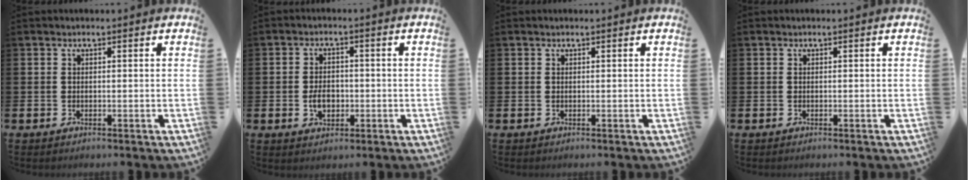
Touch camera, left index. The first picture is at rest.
{"total": 3.5, "force": [-0.7, 2.5, 2.4], "torque": [-0.031, -0.001, -0.018]}
{"total": 0.0}
{"total": 0.0}